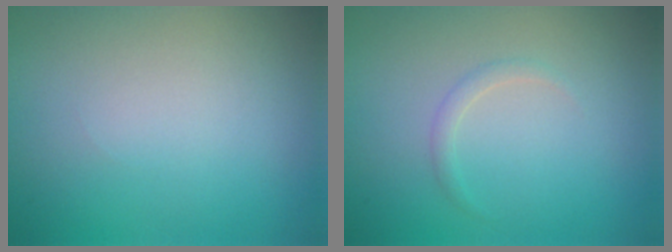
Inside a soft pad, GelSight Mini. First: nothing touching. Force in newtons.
{"total": 0.9, "press": 0.9, "slide": 0.0}